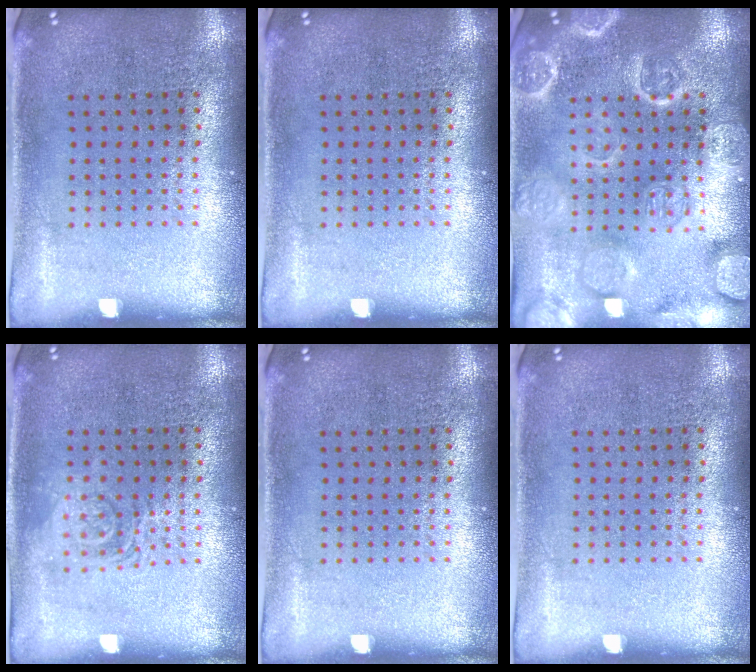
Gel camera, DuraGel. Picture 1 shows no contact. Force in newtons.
{"total": 0.0}
{"total": 3.5, "press": 3.5, "slide": 0.4}
{"total": 1.2, "press": 1.2, "slide": 0.2}
{"total": 0.0}
{"total": 0.0}